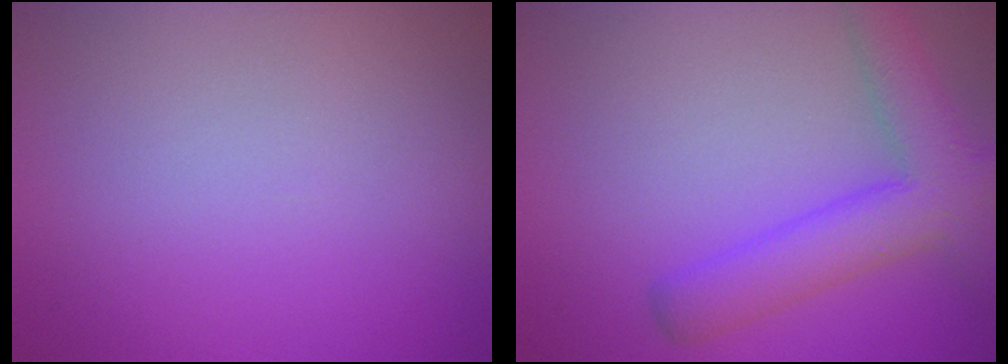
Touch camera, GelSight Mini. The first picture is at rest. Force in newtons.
{"total": 5.8, "press": 5.8, "slide": 0.3}